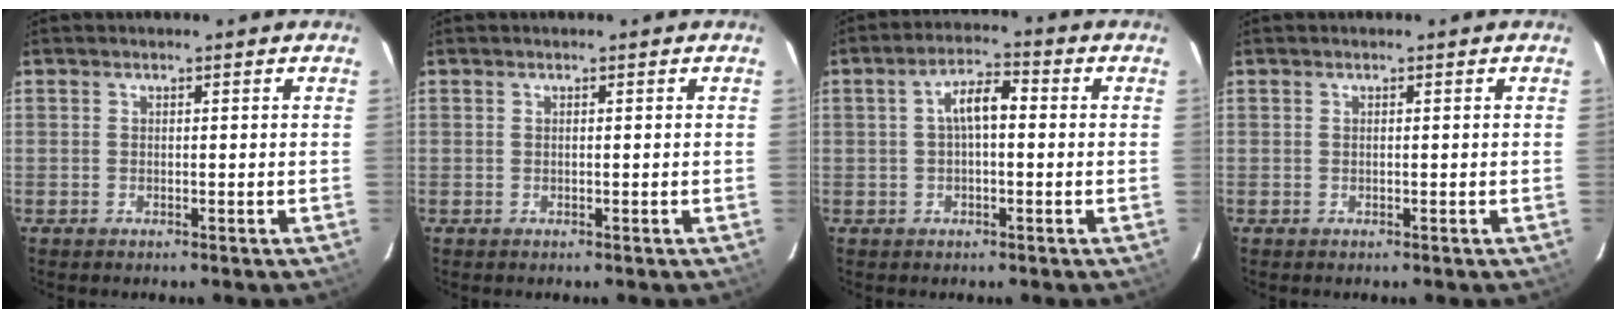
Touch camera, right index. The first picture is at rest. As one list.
[{"total": 0.0}, {"total": 5.3, "force": [0.2, 2.2, 4.8], "torque": [-0.089, 0.018, 0.004]}, {"total": 0.0}]